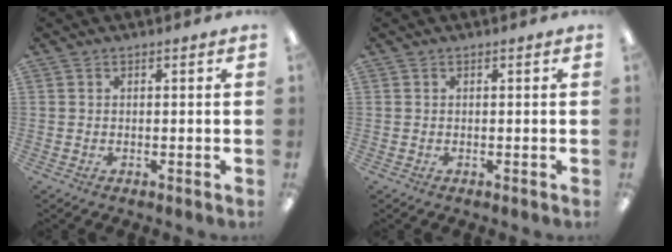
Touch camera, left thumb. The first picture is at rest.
{"total": 0.0}